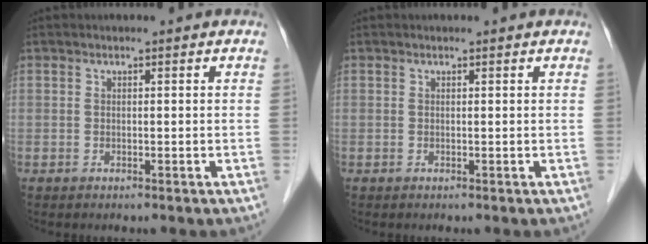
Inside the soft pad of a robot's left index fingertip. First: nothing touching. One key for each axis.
{"total": 0.5, "fx": 0.5, "fy": 0.0, "fz": 0.1, "tx": -0.001, "ty": 0.004, "tz": 0.004}